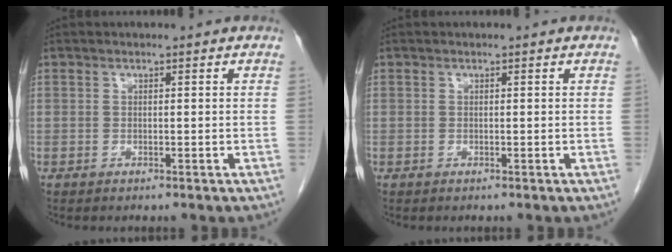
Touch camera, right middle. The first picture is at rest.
{"total": 0.0}